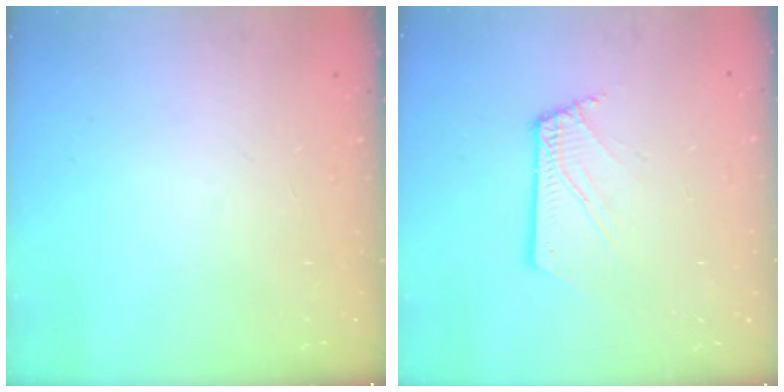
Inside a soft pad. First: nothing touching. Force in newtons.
{"total": 3.3, "press": 3.3, "slide": 0.4}